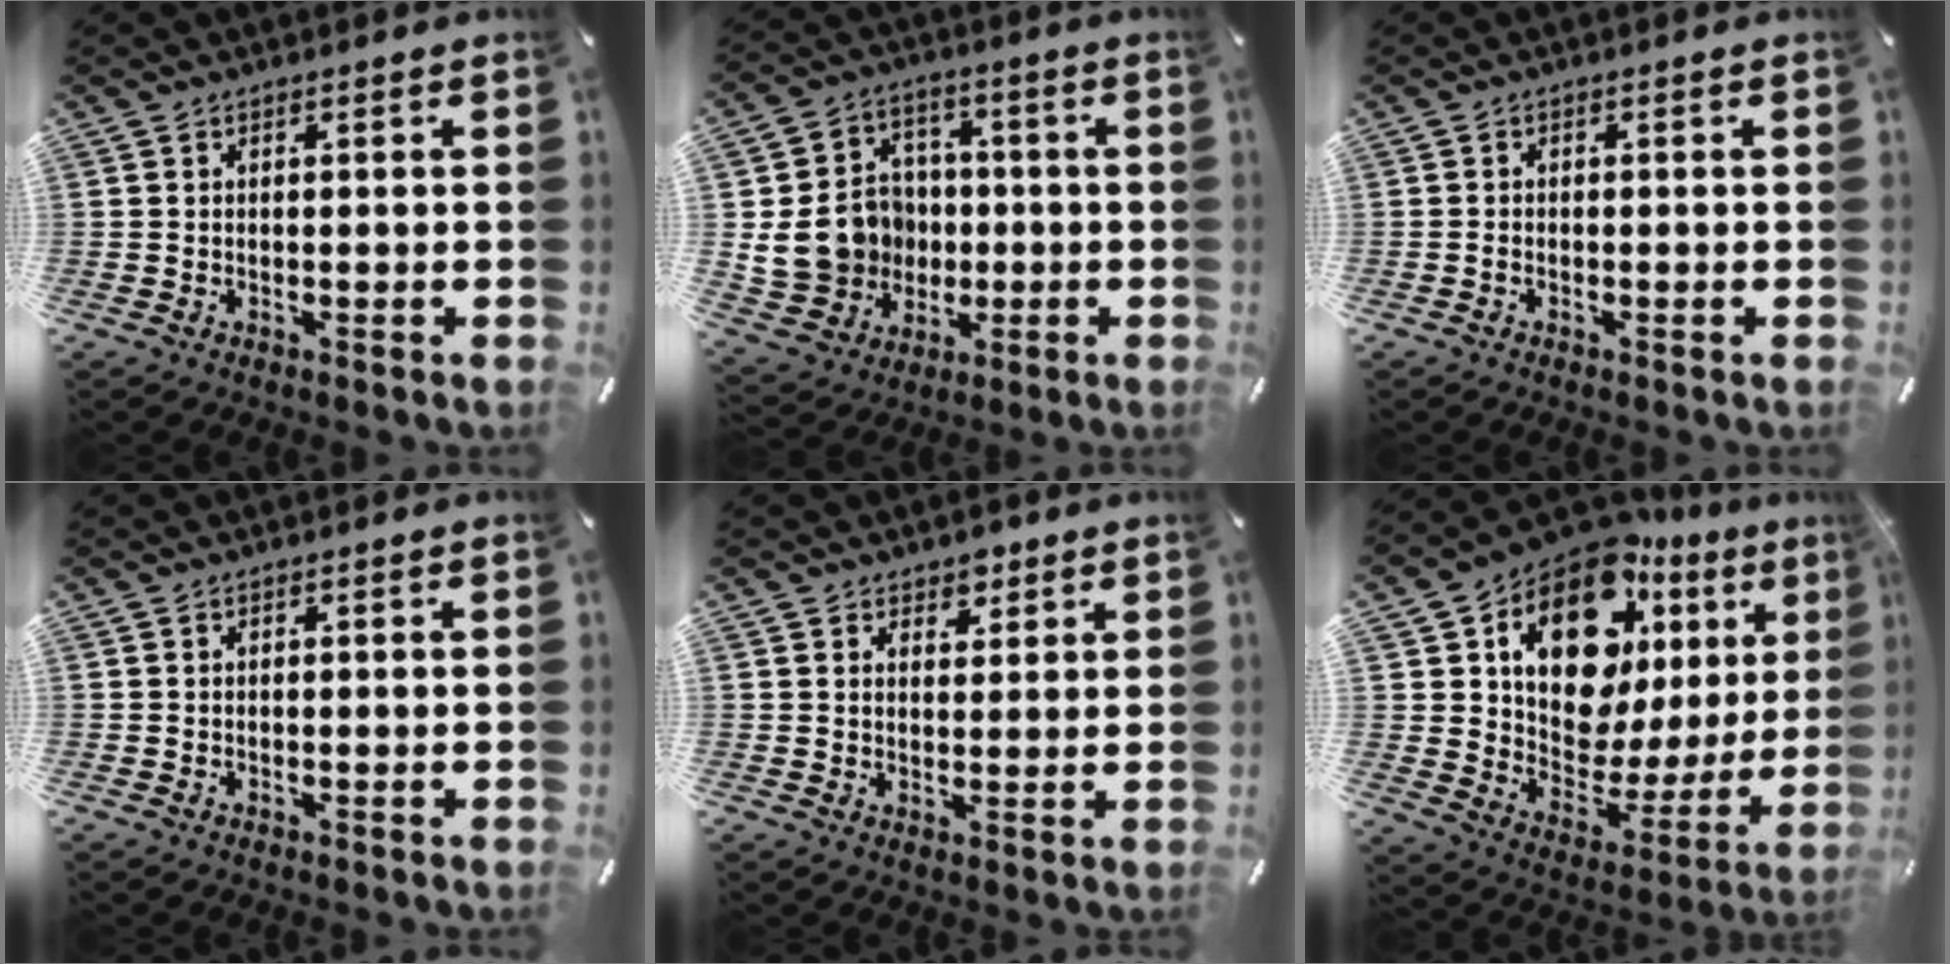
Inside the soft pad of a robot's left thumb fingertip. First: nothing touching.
{"total": 13.0, "force": [-0.8, 12.2, 4.4], "torque": [-0.109, 0.015, -0.002]}
{"total": 0.7, "force": [-0.4, 0.5, 0.4], "torque": [-0.008, 0.000, -0.008]}
{"total": 0.0}
{"total": 3.7, "force": [2.3, 2.9, 0.3], "torque": [0.015, -0.010, 0.035]}
{"total": 17.8, "force": [10.9, 9.9, 10.0], "torque": [-0.162, -0.089, 0.188]}